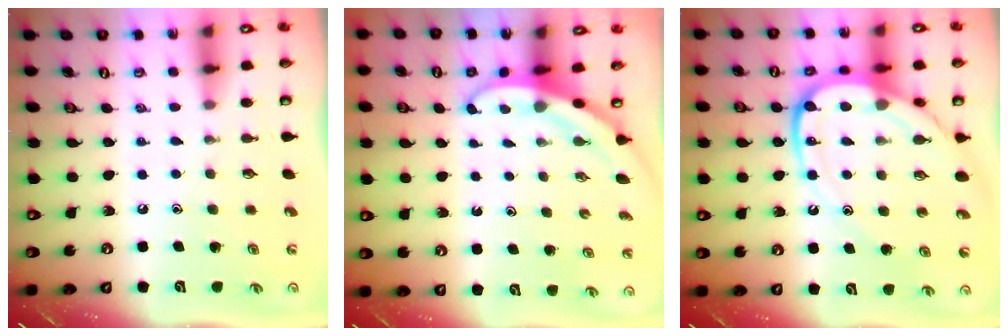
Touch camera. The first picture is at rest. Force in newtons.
{"total": 3.3, "press": 3.3, "slide": 0.1}
{"total": 16.3, "press": 16.2, "slide": 1.8}